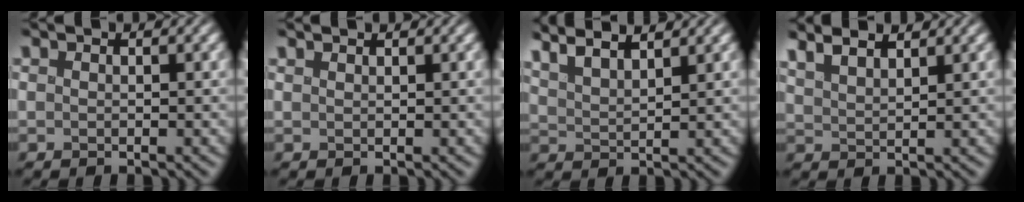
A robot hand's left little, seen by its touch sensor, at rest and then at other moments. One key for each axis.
{"total": 0.6, "fx": 0.5, "fy": 0.1, "fz": 0.1, "tx": -0.002, "ty": 0.004, "tz": 0.006}
{"total": 5.7, "fx": 4.3, "fy": 1.5, "fz": 3.4, "tx": -0.076, "ty": 0.026, "tz": 0.054}
{"total": 3.6, "fx": 2.7, "fy": 1.0, "fz": 2.1, "tx": -0.041, "ty": 0.015, "tz": 0.038}